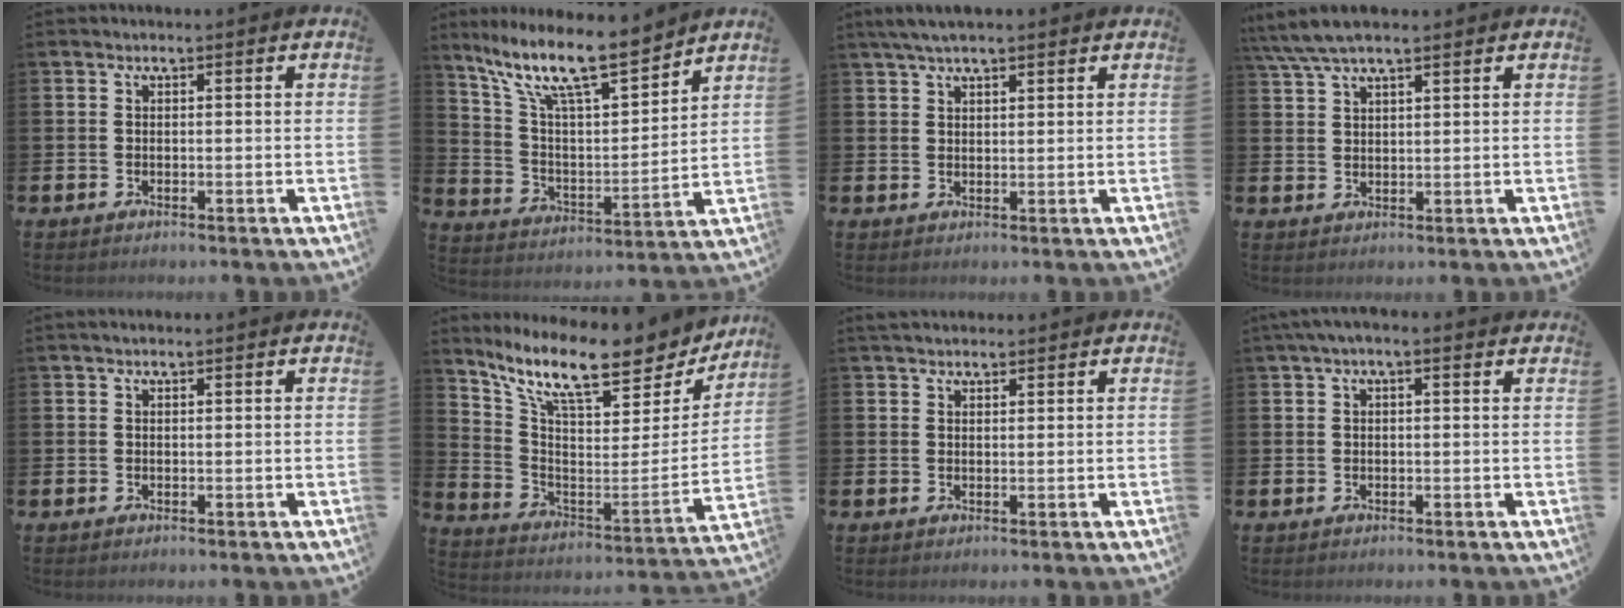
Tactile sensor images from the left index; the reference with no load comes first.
{"total": 12.6, "force": [10.2, 2.8, 6.9], "torque": [-0.156, -0.061, 0.175]}
{"total": 3.9, "force": [3.2, 1.0, 1.9], "torque": [-0.039, -0.001, 0.059]}
{"total": 5.0, "force": [4.1, 1.1, 2.6], "torque": [-0.064, -0.005, 0.076]}
{"total": 0.6, "force": [0.5, 0.1, 0.3], "torque": [-0.001, 0.001, 0.009]}
{"total": 11.8, "force": [9.8, 2.8, 6.0], "torque": [-0.144, -0.073, 0.165]}
{"total": 2.2, "force": [2.0, 0.7, 0.4], "torque": [-0.001, -0.004, 0.035]}
{"total": 1.6, "force": [1.0, 0.3, 1.2], "torque": [-0.013, 0.000, 0.015]}